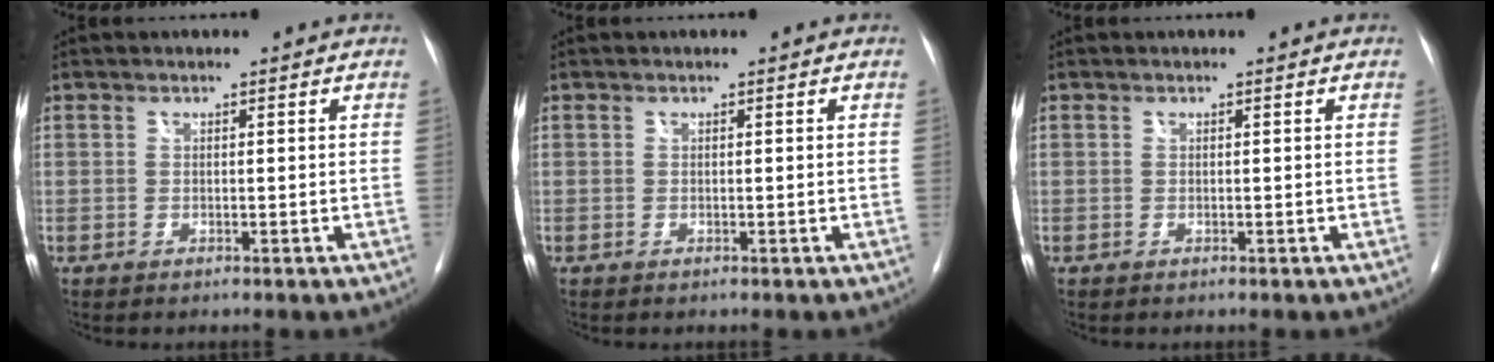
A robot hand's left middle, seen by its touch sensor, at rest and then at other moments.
{"total": 0.0}
{"total": 0.0}